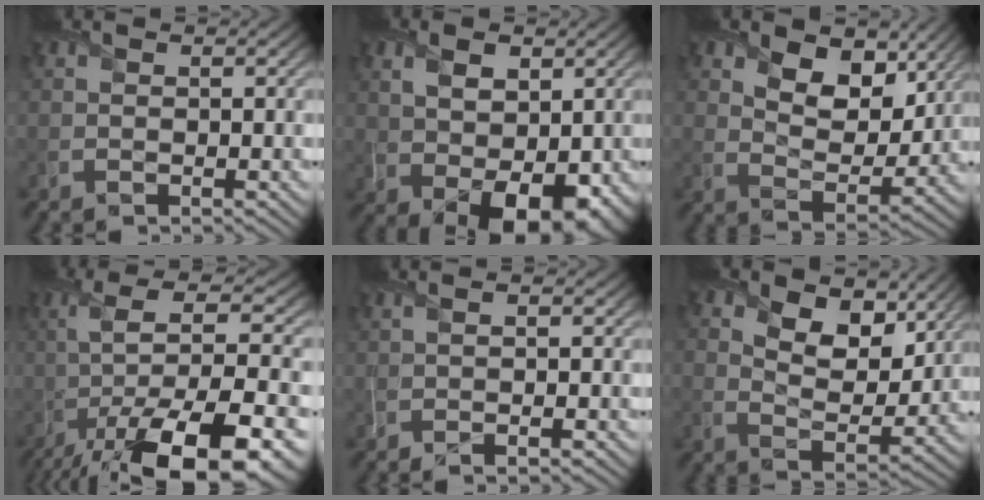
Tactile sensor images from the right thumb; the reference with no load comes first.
{"total": 10.3, "force": [0.5, 6.6, 8.0], "torque": [-0.144, -0.016, 0.021]}
{"total": 8.8, "force": [4.6, 5.1, 5.5], "torque": [-0.114, -0.011, 0.072]}
{"total": 18.1, "force": [-7.2, 5.5, 15.6], "torque": [-0.269, 0.001, -0.110]}
{"total": 2.6, "force": [-0.3, 0.5, 2.5], "torque": [-0.037, 0.003, -0.008]}
{"total": 8.1, "force": [4.0, 4.6, 5.3], "torque": [-0.113, -0.011, 0.059]}